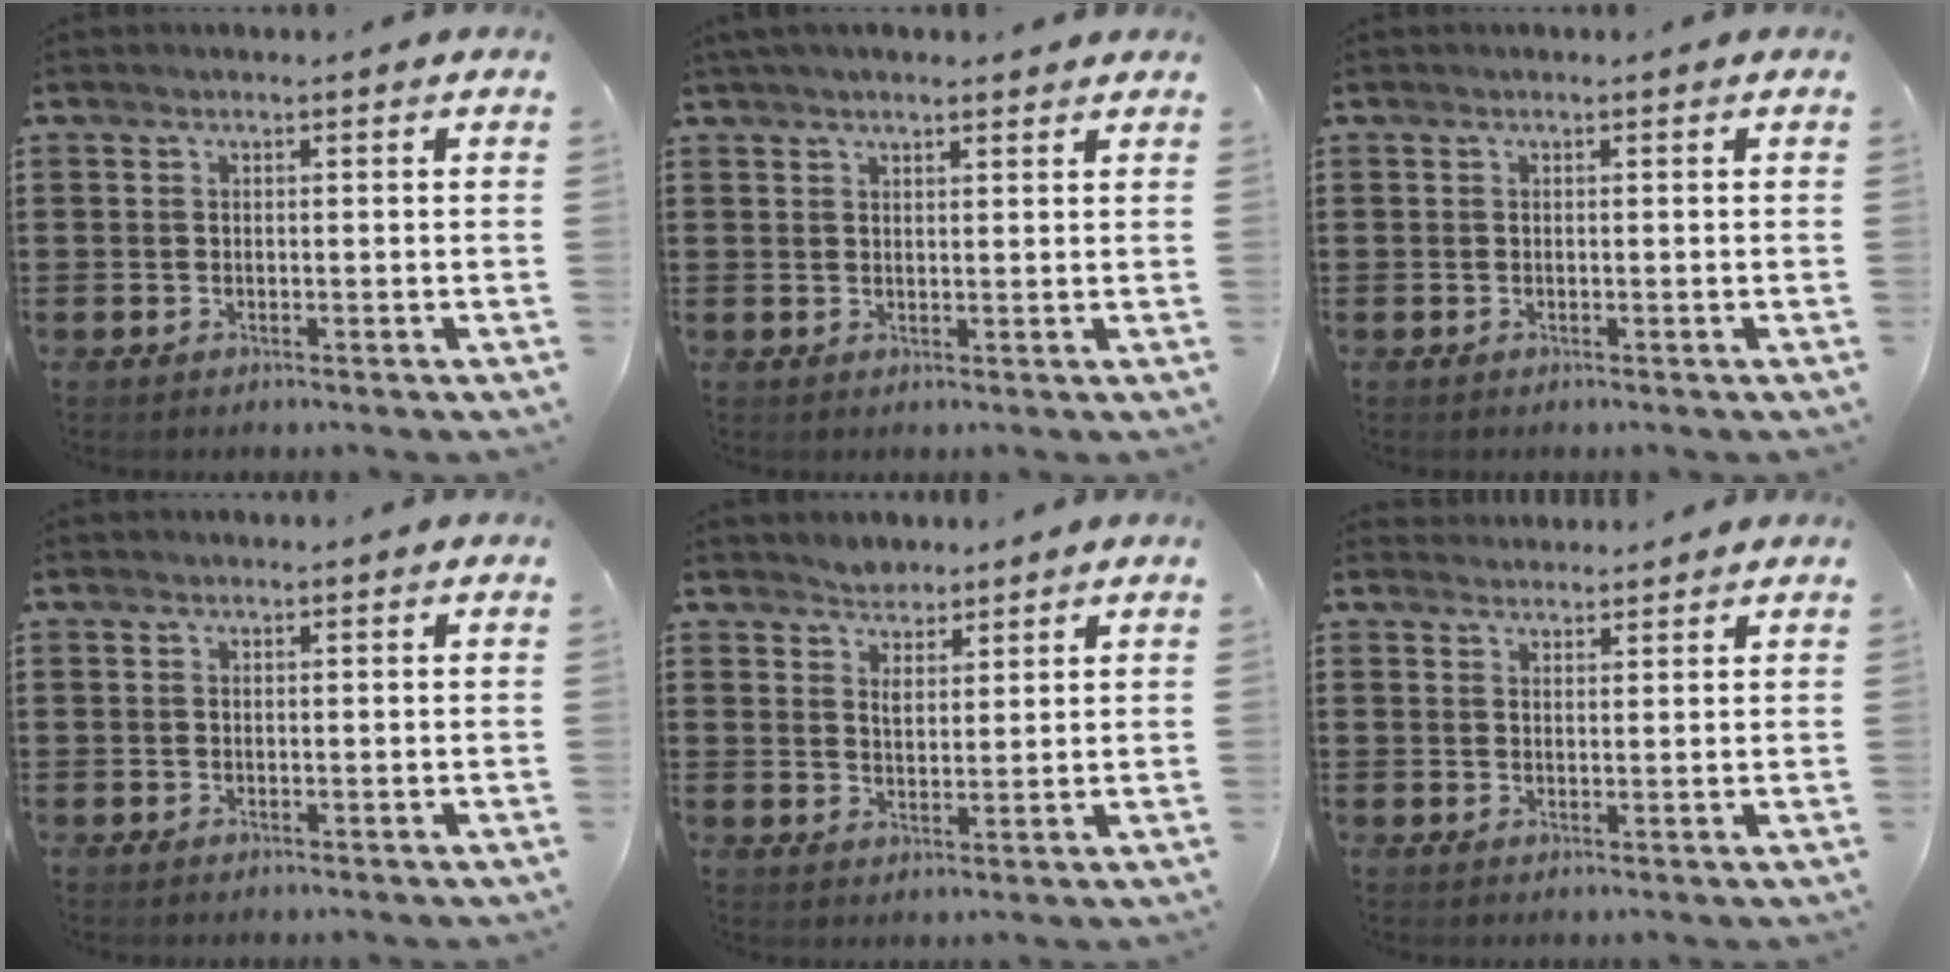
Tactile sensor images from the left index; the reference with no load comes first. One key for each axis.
{"total": 2.3, "fx": 2.0, "fy": 0.4, "fz": 1.1, "tx": -0.025, "ty": 0.004, "tz": 0.037}
{"total": 0.0}
{"total": 0.0}
{"total": 2.9, "fx": 2.5, "fy": 1.5, "fz": 0.3, "tx": -0.016, "ty": 0.007, "tz": 0.048}
{"total": 2.0, "fx": 2.0, "fy": 0.3, "fz": -0.3, "tx": 0.000, "ty": -0.002, "tz": 0.039}